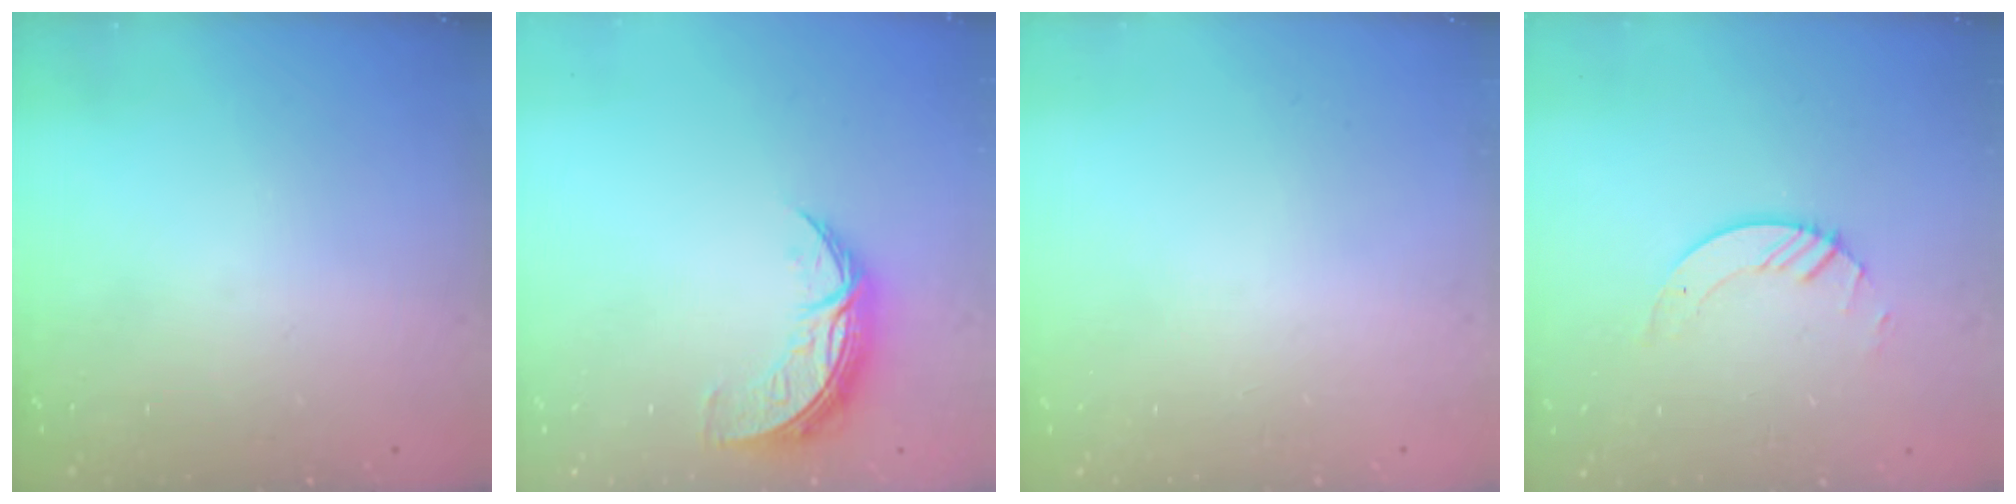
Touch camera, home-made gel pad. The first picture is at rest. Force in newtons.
{"total": 8.7, "press": 8.7, "slide": 0.4}
{"total": 0.0}
{"total": 3.2, "press": 3.2, "slide": 0.3}